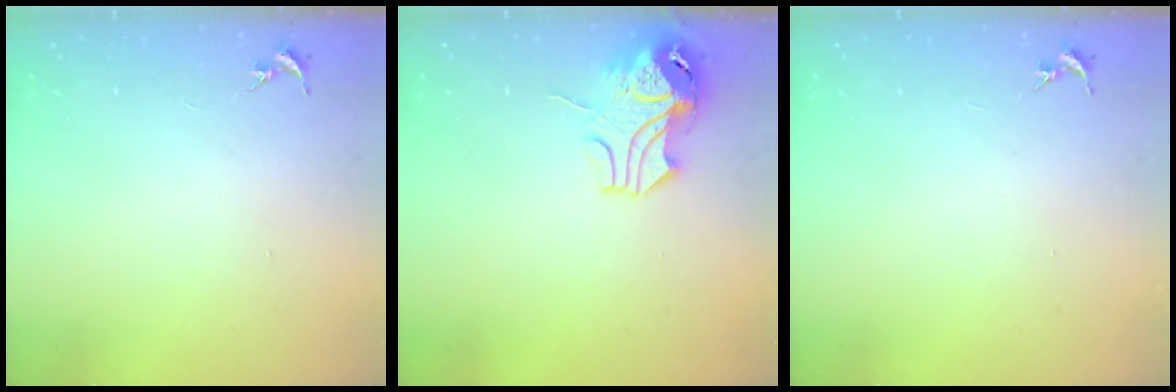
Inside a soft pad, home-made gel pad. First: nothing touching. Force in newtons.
{"total": 10.8, "press": 10.7, "slide": 1.3}
{"total": 0.0}